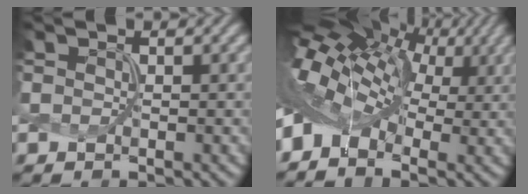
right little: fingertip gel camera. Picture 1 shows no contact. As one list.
[{"total": 11.4, "force": [1.9, 7.1, 8.7], "torque": [-0.187, 0.016, 0.026]}]